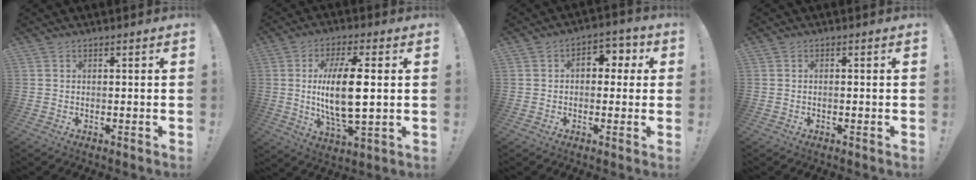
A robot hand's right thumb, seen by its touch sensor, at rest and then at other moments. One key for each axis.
{"total": 15.1, "fx": 1.0, "fy": 5.2, "fz": 14.2, "tx": -0.288, "ty": -0.012, "tz": 0.005}
{"total": 6.4, "fx": 1.0, "fy": 4.7, "fz": 4.2, "tx": -0.050, "ty": 0.001, "tz": 0.014}
{"total": 0.6, "fx": -0.5, "fy": -0.1, "fz": 0.3, "tx": -0.012, "ty": 0.003, "tz": -0.007}